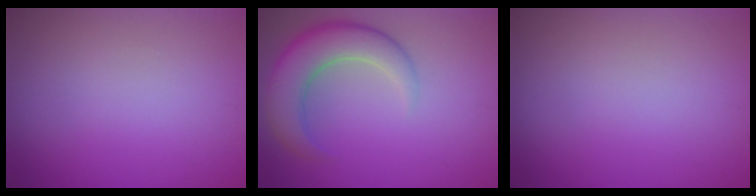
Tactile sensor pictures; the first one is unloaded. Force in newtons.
{"total": 5.7, "press": 5.7, "slide": 0.3}
{"total": 0.0}